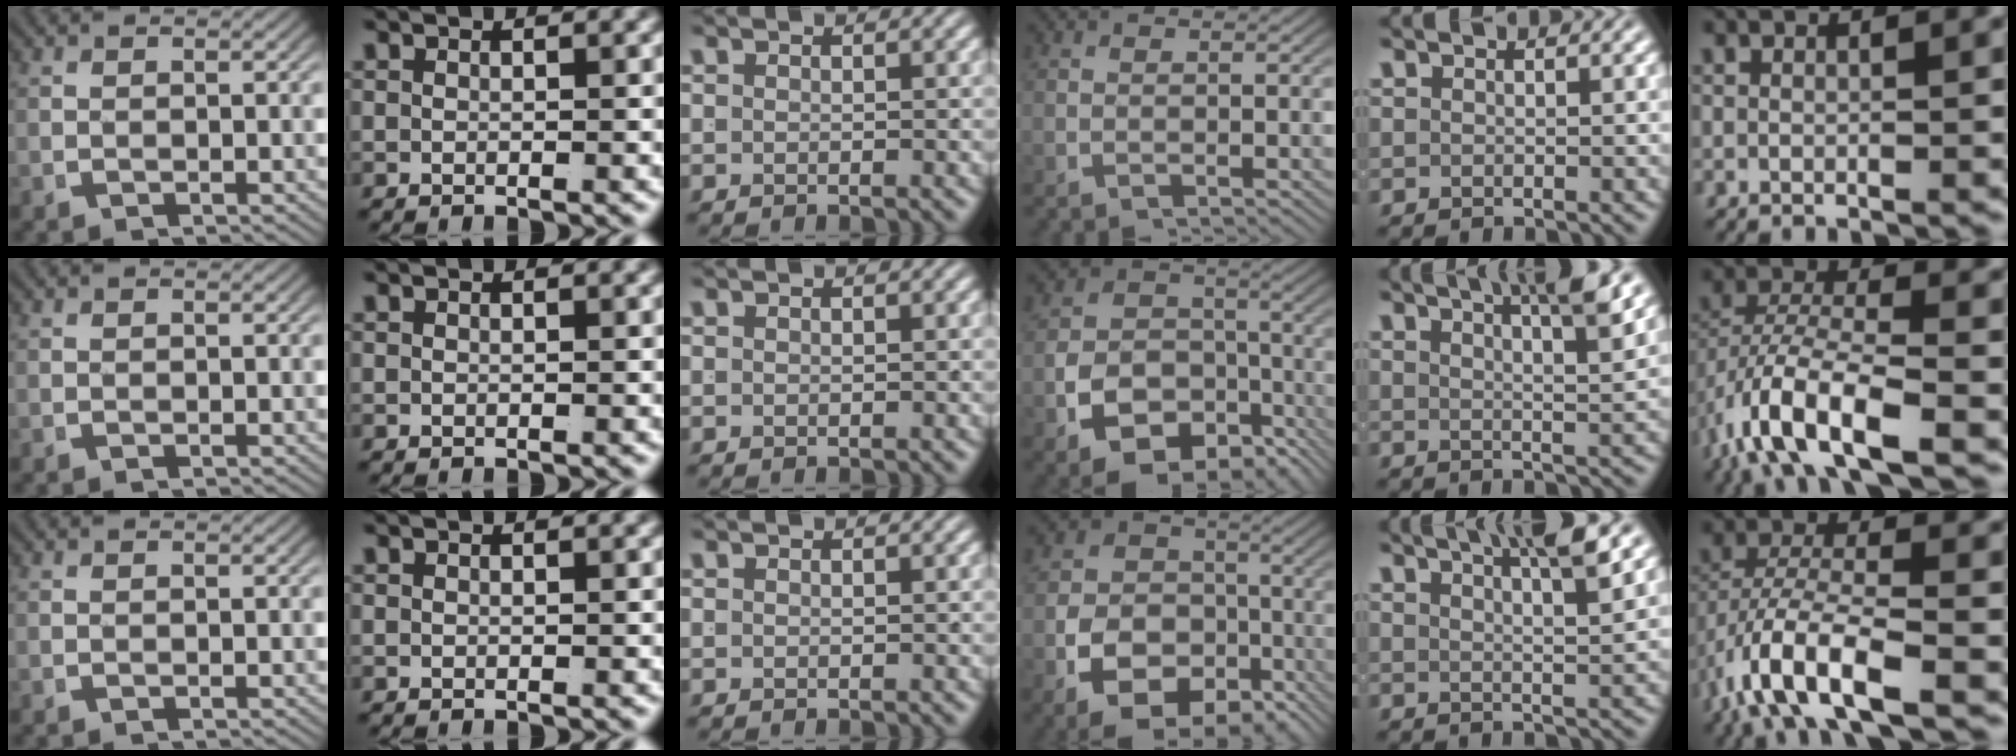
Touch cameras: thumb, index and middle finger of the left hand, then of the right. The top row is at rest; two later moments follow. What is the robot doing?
{"motion": "lift_and_place", "object": "jacket"}